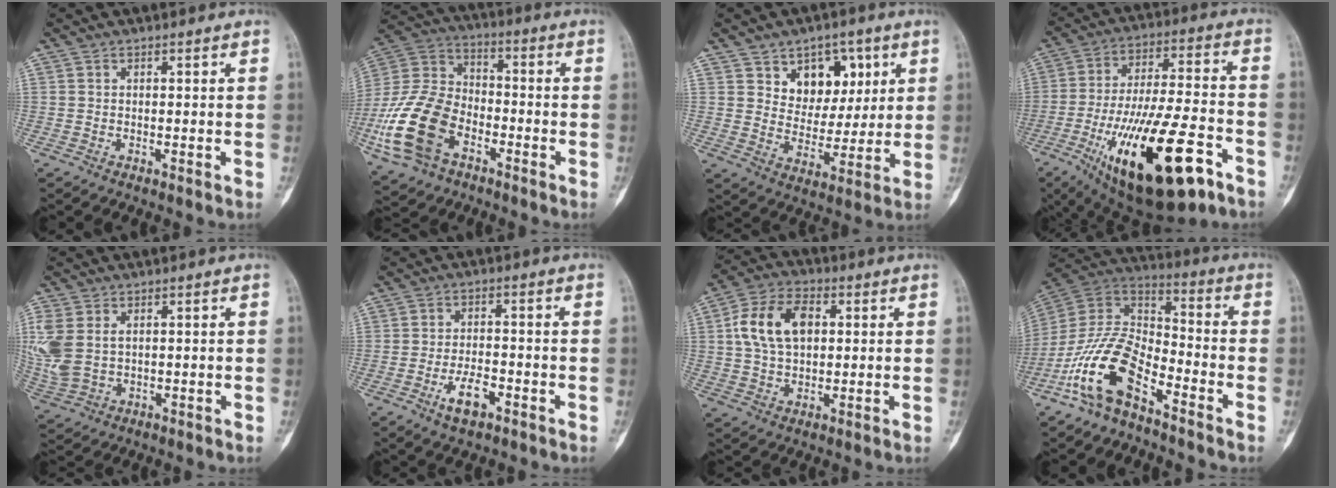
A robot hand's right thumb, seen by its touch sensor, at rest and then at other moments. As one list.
[{"total": 18.9, "force": [-7.2, 12.2, 12.5], "torque": [-0.250, 0.038, -0.140]}, {"total": 10.7, "force": [4.9, 7.9, 5.4], "torque": [-0.033, -0.023, 0.081]}, {"total": 26.4, "force": [-12.0, 8.9, 21.8], "torque": [-0.377, 0.037, -0.183]}, {"total": 10.9, "force": [2.0, 7.5, 7.7], "torque": [-0.209, 0.001, 0.054]}, {"total": 5.3, "force": [-2.8, 2.4, 3.9], "torque": [-0.068, 0.014, -0.047]}, {"total": 11.9, "force": [2.7, 7.6, 8.7], "torque": [-0.152, 0.009, 0.045]}, {"total": 15.5, "force": [-8.8, 7.3, 10.5], "torque": [-0.195, 0.074, -0.176]}]